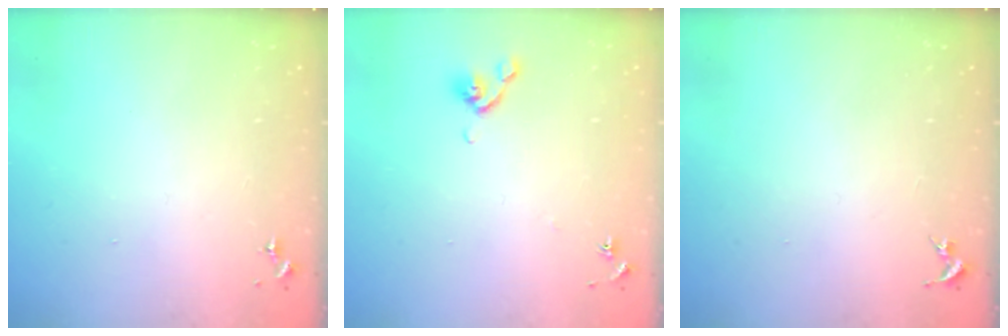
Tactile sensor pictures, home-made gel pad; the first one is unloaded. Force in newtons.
{"total": 5.8, "press": 5.6, "slide": 1.7}
{"total": 0.0}